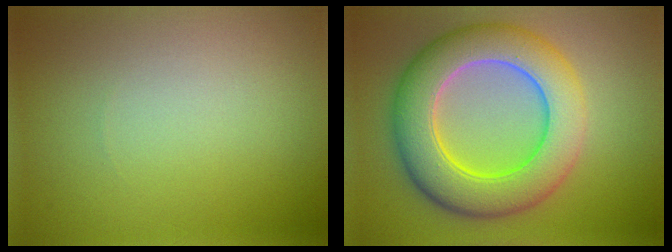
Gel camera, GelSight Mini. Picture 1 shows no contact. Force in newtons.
{"total": 9.4, "press": 9.4, "slide": 0.1}